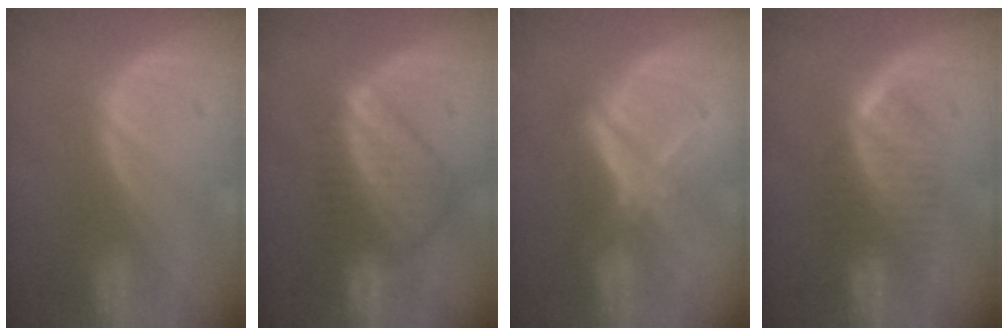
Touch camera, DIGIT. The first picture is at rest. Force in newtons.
{"total": 7.7, "press": 7.0, "slide": 3.2}
{"total": 5.5, "press": 5.0, "slide": 2.4}
{"total": 4.8, "press": 4.7, "slide": 1.0}